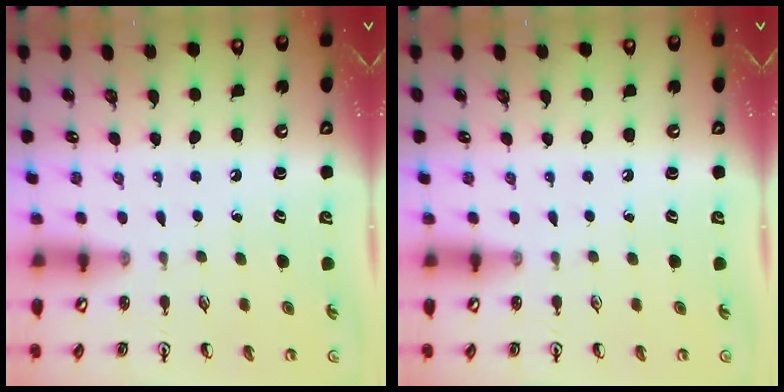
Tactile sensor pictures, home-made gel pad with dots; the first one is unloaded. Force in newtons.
{"total": 0.0}